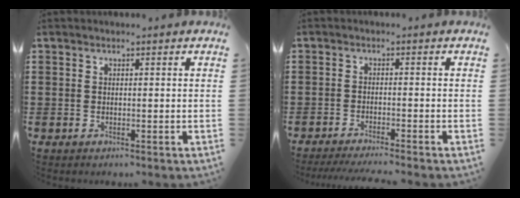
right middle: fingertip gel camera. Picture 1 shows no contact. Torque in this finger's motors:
{"motor_torque": [0.05, 0.05, 0.05, 0.04]}